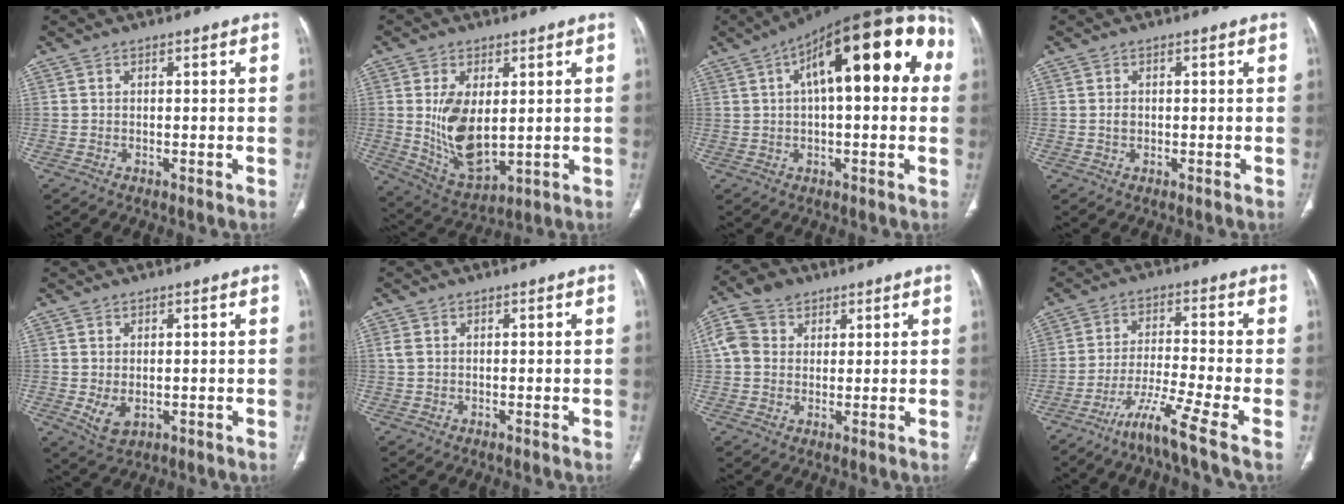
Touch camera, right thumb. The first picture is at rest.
{"total": 12.0, "force": [1.1, 6.5, 10.0], "torque": [-0.176, -0.020, 0.041]}
{"total": 23.5, "force": [5.9, 9.4, 20.7], "torque": [-0.275, 0.047, 0.078]}
{"total": 1.1, "force": [0.0, 0.9, 0.6], "torque": [-0.009, 0.003, 0.001]}
{"total": 4.0, "force": [-0.5, 2.6, 3.0], "torque": [-0.053, -0.009, 0.004]}
{"total": 1.5, "force": [0.1, 1.3, 0.8], "torque": [-0.018, 0.004, 0.003]}
{"total": 8.0, "force": [2.9, 6.6, 3.6], "torque": [-0.063, 0.014, 0.053]}
{"total": 10.4, "force": [-6.2, -0.2, 8.4], "torque": [-0.169, 0.015, -0.118]}